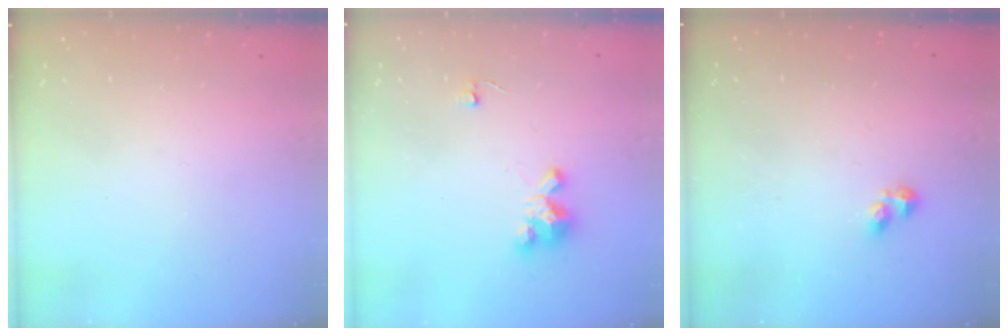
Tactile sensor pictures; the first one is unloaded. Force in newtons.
{"total": 3.6, "press": 3.6, "slide": 0.2}
{"total": 2.3, "press": 2.3, "slide": 0.5}